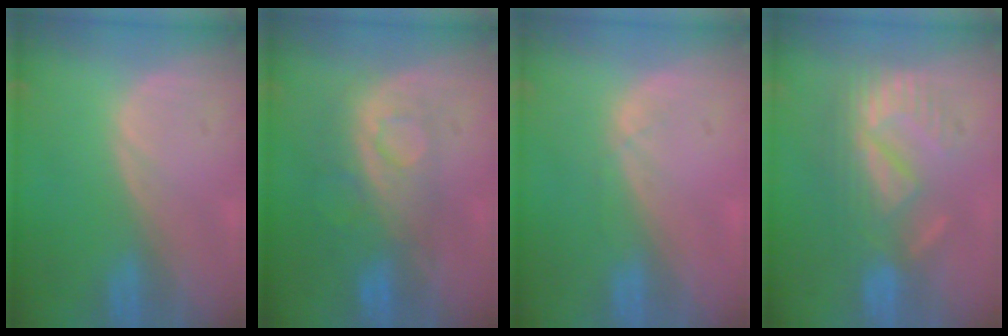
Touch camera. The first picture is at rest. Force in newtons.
{"total": 7.9, "press": 7.4, "slide": 2.7}
{"total": 1.4, "press": 1.3, "slide": 0.5}
{"total": 9.2, "press": 8.0, "slide": 4.6}